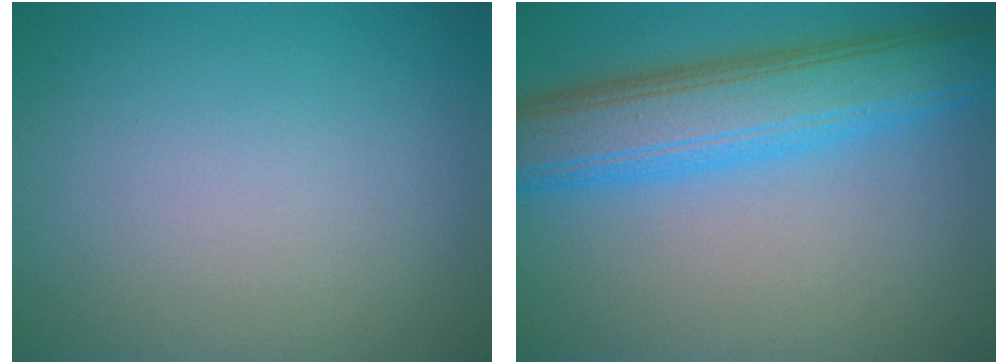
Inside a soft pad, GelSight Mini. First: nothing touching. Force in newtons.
{"total": 7.8, "press": 7.8, "slide": 0.1}